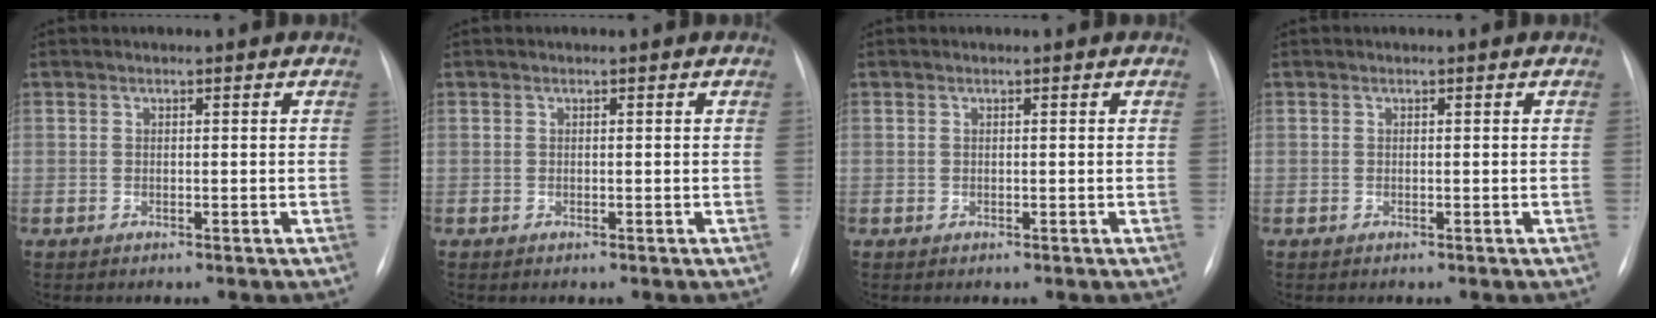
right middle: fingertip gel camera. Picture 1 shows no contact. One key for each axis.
{"total": 0.0}
{"total": 0.0}
{"total": 0.0}